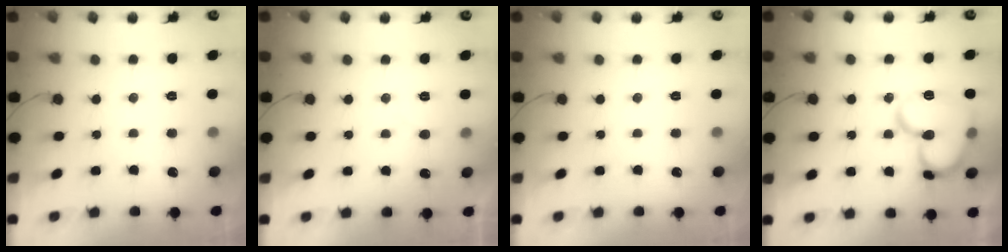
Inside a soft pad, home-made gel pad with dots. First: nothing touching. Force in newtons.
{"total": 4.0, "press": 4.0, "slide": 0.3}
{"total": 0.0}
{"total": 17.2, "press": 17.1, "slide": 2.0}